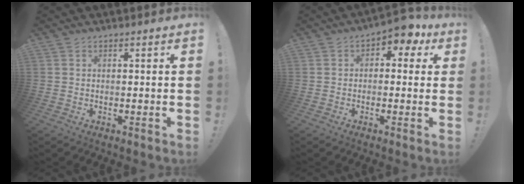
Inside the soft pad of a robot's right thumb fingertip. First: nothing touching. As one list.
[{"total": 4.8, "force": [1.3, 3.1, 3.4], "torque": [-0.038, -0.005, 0.019]}]